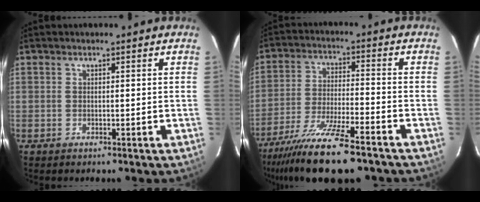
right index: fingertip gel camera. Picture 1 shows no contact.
{"total": 14.8, "force": [-11.1, 1.4, 9.6], "torque": [-0.181, -0.040, -0.191]}